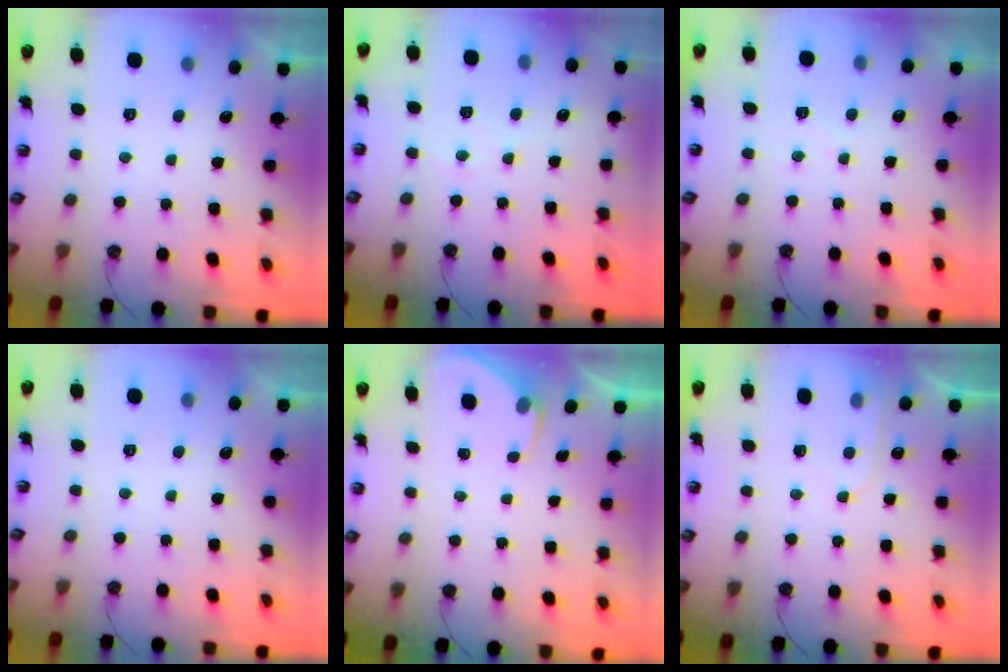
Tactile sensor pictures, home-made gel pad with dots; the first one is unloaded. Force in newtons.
{"total": 4.8, "press": 4.7, "slide": 0.7}
{"total": 4.2, "press": 4.2, "slide": 0.7}
{"total": 0.0}
{"total": 2.7, "press": 2.6, "slide": 0.5}
{"total": 5.6, "press": 5.5, "slide": 0.7}